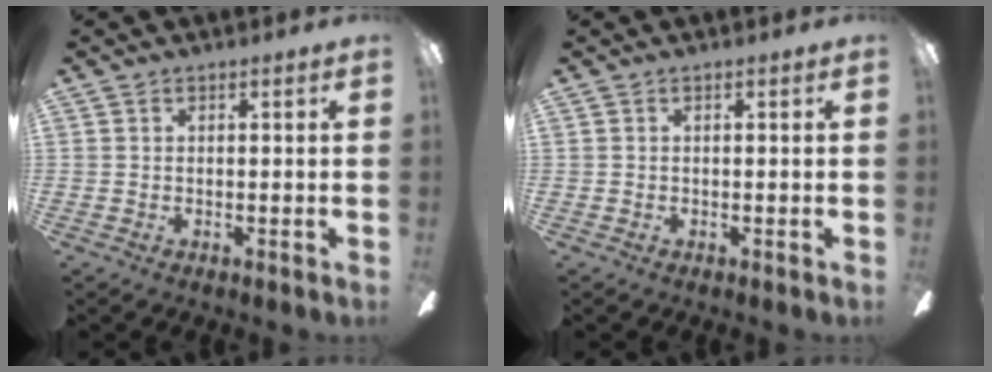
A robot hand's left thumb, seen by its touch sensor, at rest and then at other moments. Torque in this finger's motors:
{"motor_torque": [-0.02, -0.02, 0.01, -0.02, 0.00]}